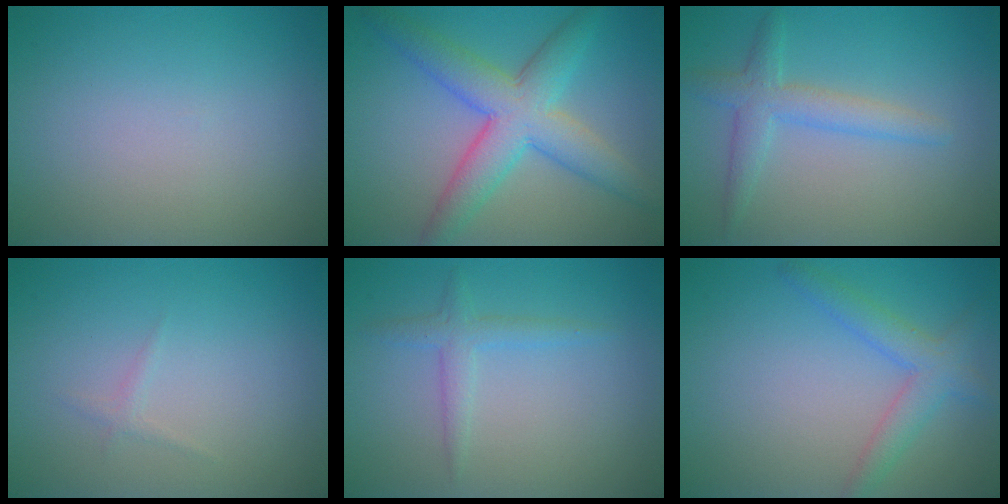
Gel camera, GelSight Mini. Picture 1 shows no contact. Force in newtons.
{"total": 6.7, "press": 6.7, "slide": 0.2}
{"total": 3.0, "press": 3.0, "slide": 0.0}
{"total": 0.6, "press": 0.6, "slide": 0.0}
{"total": 1.8, "press": 1.7, "slide": 0.1}
{"total": 3.1, "press": 3.1, "slide": 0.1}